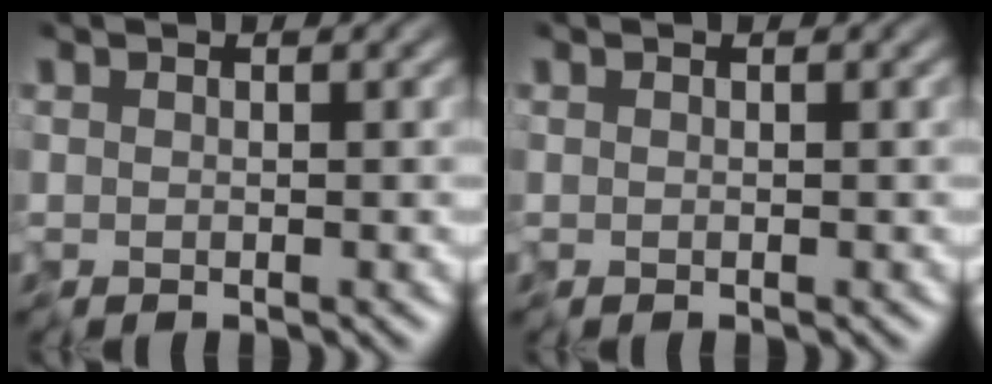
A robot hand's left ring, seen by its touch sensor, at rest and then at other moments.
{"total": 0.0}